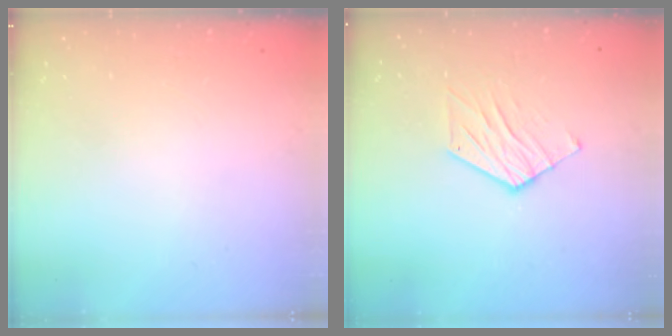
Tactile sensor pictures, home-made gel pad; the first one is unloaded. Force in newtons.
{"total": 8.2, "press": 8.2, "slide": 0.3}